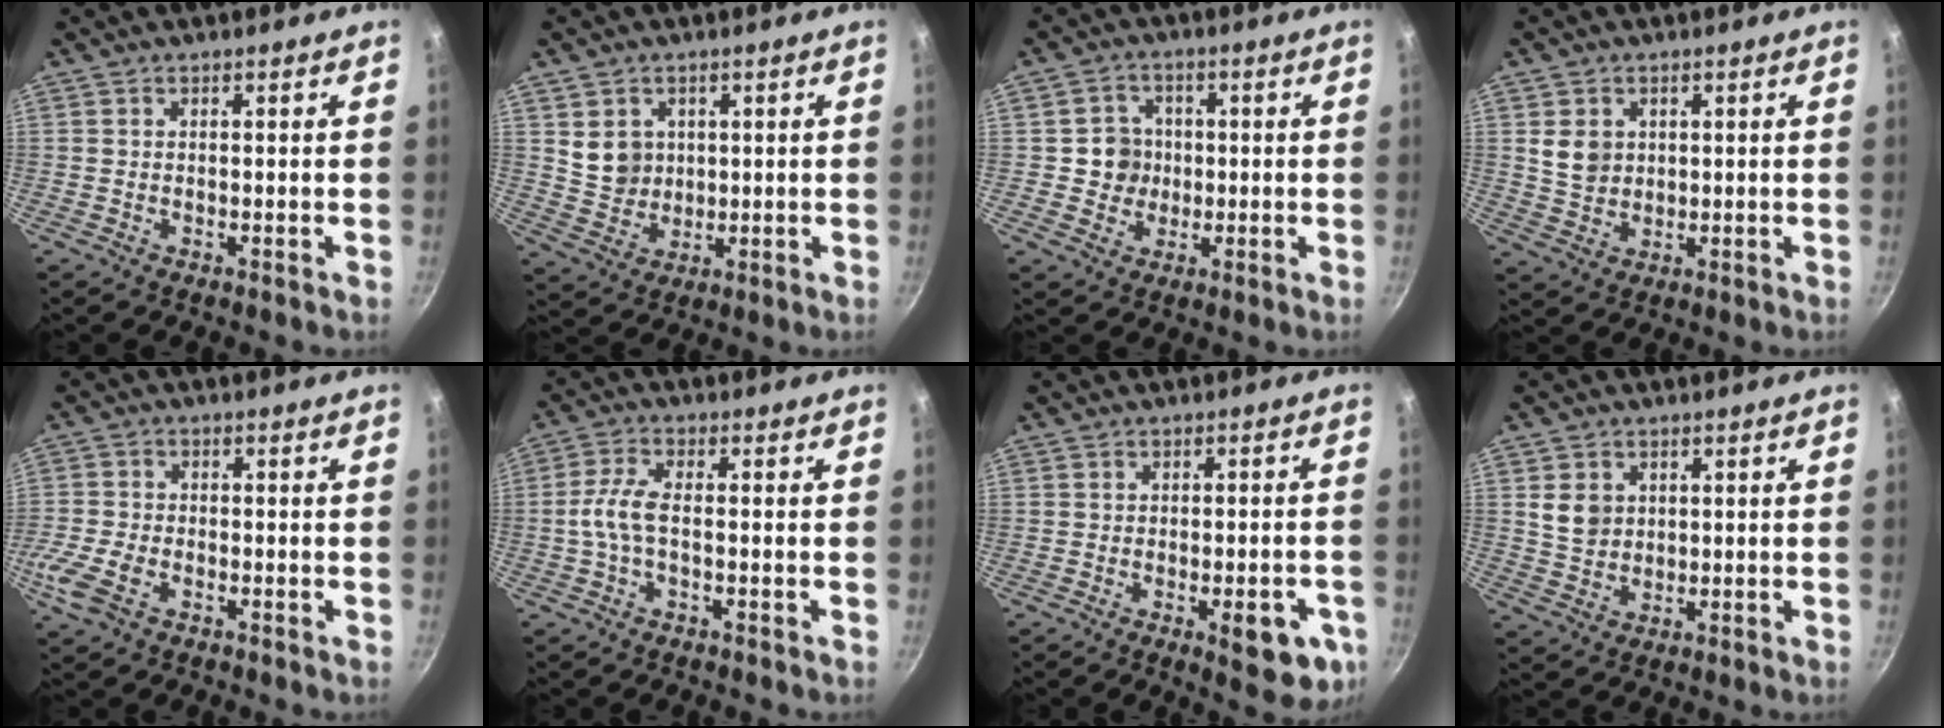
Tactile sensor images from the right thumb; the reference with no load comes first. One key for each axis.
{"total": 6.1, "fx": 1.8, "fy": 5.3, "fz": 2.5, "tx": -0.020, "ty": -0.013, "tz": 0.042}
{"total": 5.9, "fx": -0.1, "fy": 5.7, "fz": 1.7, "tx": 0.007, "ty": 0.011, "tz": -0.004}
{"total": 5.1, "fx": 1.4, "fy": 4.2, "fz": 2.6, "tx": -0.028, "ty": -0.009, "tz": 0.033}
{"total": 6.6, "fx": -3.1, "fy": 3.7, "fz": 4.5, "tx": -0.115, "ty": 0.005, "tz": -0.061}
{"total": 5.2, "fx": -0.7, "fy": 2.1, "fz": 4.8, "tx": -0.115, "ty": 0.012, "tz": -0.020}
{"total": 8.3, "fx": -3.7, "fy": 3.0, "fz": 6.8, "tx": -0.069, "ty": 0.012, "tz": -0.040}
{"total": 5.0, "fx": 1.4, "fy": 4.1, "fz": 2.4, "tx": -0.026, "ty": -0.008, "tz": 0.033}